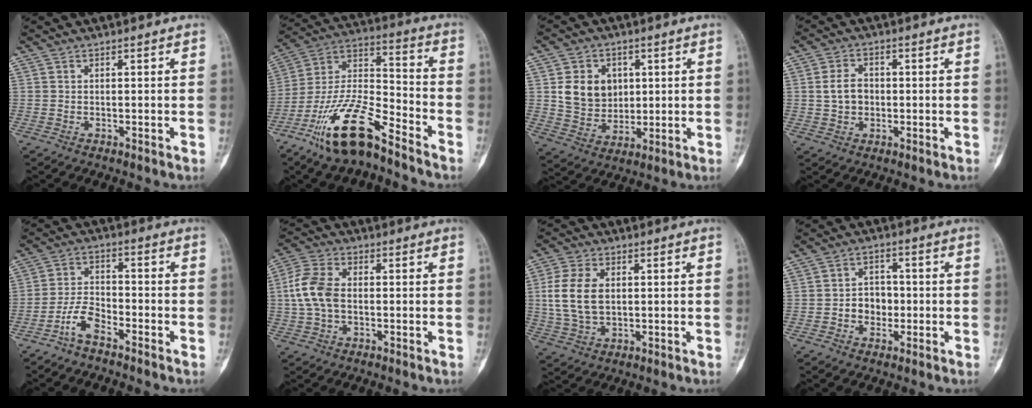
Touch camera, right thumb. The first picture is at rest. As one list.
[{"total": 17.4, "force": [-11.7, 5.1, 11.7], "torque": [-0.220, 0.075, -0.221]}, {"total": 10.2, "force": [2.3, 8.4, 5.2], "torque": [-0.050, -0.011, 0.049]}, {"total": 5.0, "force": [0.1, 3.9, 3.2], "torque": [-0.051, 0.009, 0.000]}, {"total": 5.8, "force": [-4.0, 2.4, 3.4], "torque": [-0.068, 0.031, -0.083]}, {"total": 8.8, "force": [0.0, 5.7, 6.7], "torque": [-0.147, 0.018, -0.006]}, {"total": 10.2, "force": [1.1, 6.6, 7.6], "torque": [-0.160, 0.002, 0.028]}, {"total": 5.6, "force": [-1.0, 4.6, 3.0], "torque": [-0.017, 0.016, -0.022]}]